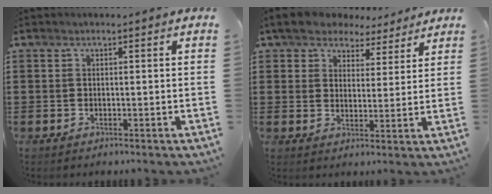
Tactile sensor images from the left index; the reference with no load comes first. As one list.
[{"total": 6.0, "force": [5.4, 2.4, 1.0], "torque": [-0.051, -0.015, 0.098]}]